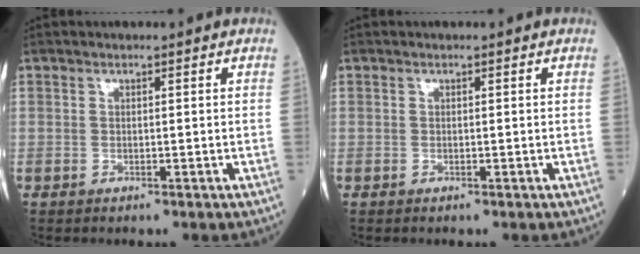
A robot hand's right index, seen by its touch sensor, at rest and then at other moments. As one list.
[{"total": 0.0}]